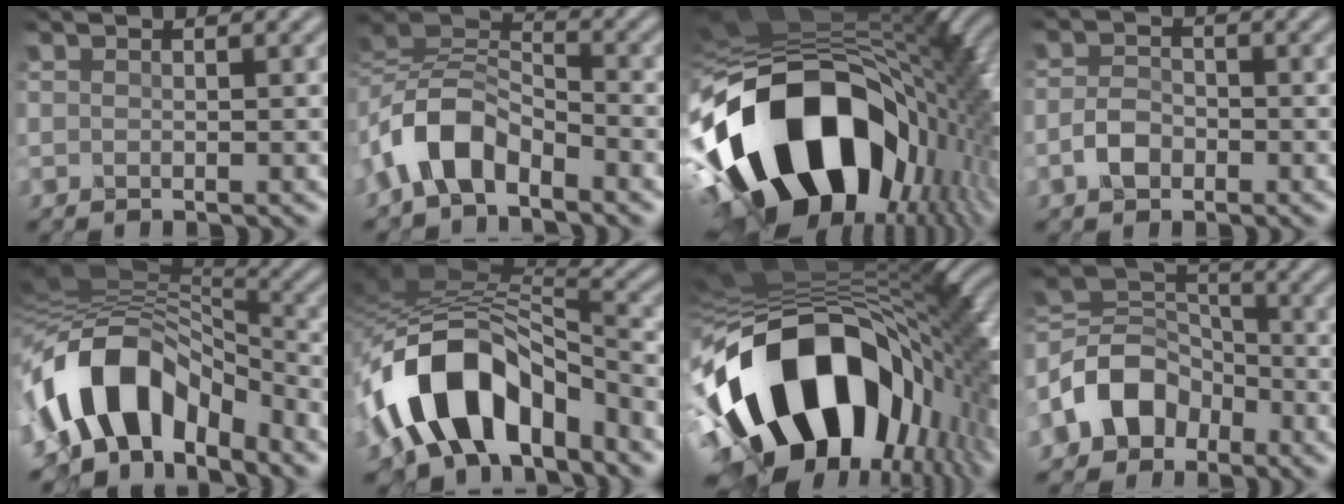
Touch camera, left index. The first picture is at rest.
{"total": 6.0, "force": [-3.5, 3.1, 3.9], "torque": [-0.075, 0.011, -0.077]}
{"total": 18.5, "force": [-5.7, 11.3, 13.5], "torque": [-0.243, -0.006, -0.101]}
{"total": 2.1, "force": [-1.2, 1.3, 1.2], "torque": [-0.024, 0.010, -0.027]}
{"total": 10.9, "force": [-5.3, 6.3, 7.1], "torque": [-0.120, 0.023, -0.096]}
{"total": 11.4, "force": [-5.5, 6.2, 7.8], "torque": [-0.134, 0.020, -0.102]}
{"total": 18.3, "force": [-5.8, 10.8, 13.6], "torque": [-0.248, -0.017, -0.091]}
{"total": 7.0, "force": [-3.6, 5.0, 3.3], "torque": [-0.055, 0.015, -0.079]}